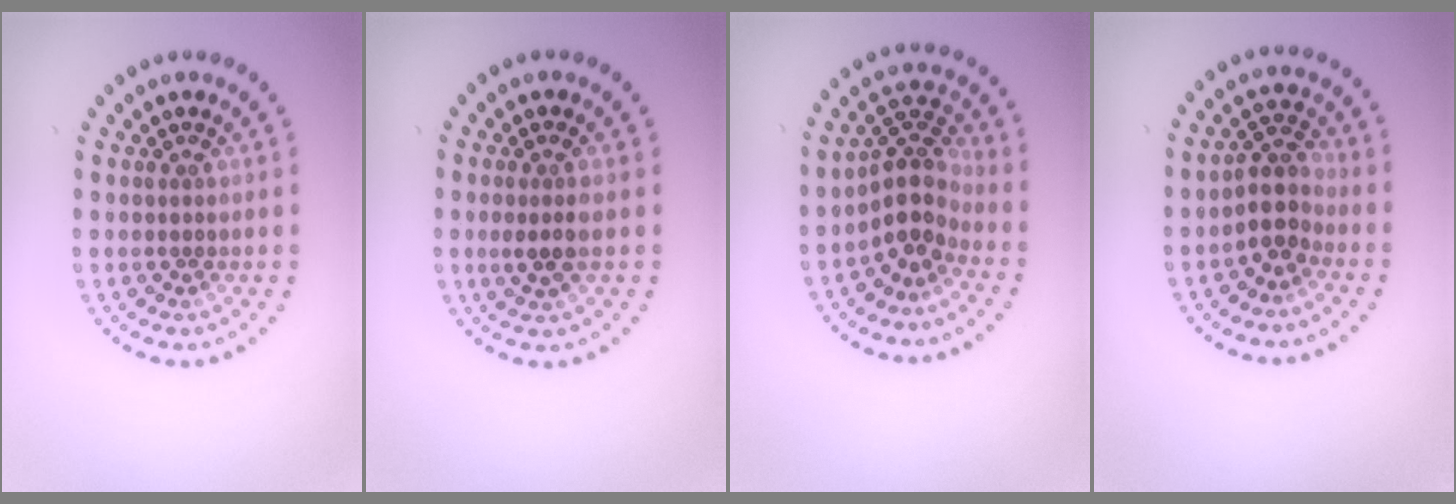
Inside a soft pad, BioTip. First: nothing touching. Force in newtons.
{"total": 2.0, "press": 1.8, "slide": 0.9}
{"total": 3.7, "press": 2.7, "slide": 2.5}
{"total": 2.7, "press": 2.3, "slide": 1.5}